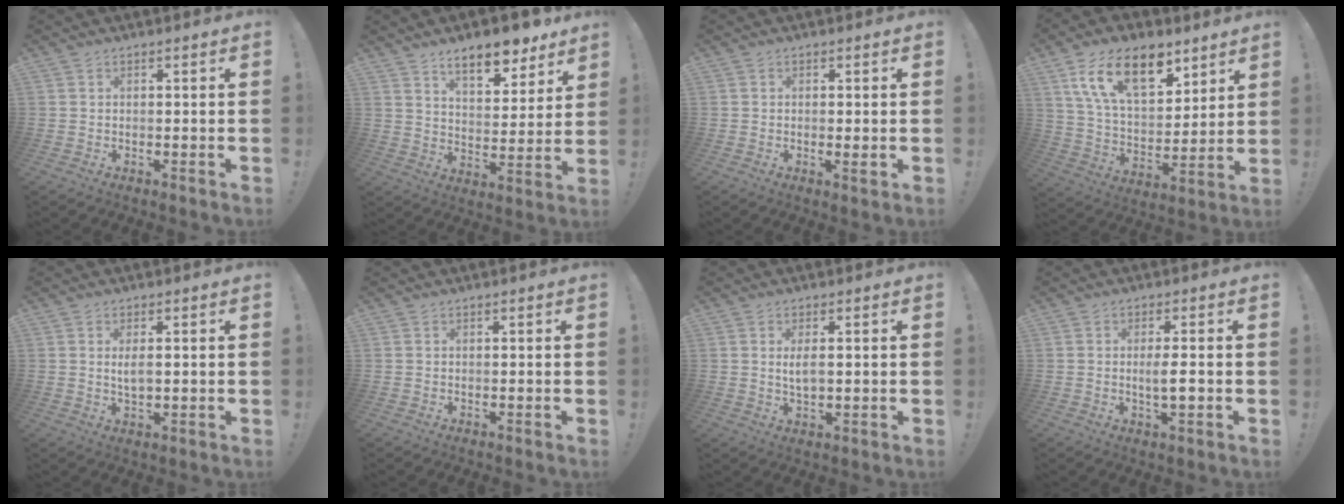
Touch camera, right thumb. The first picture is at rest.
{"total": 12.7, "force": [9.4, 4.9, 6.9], "torque": [-0.091, -0.064, 0.160]}
{"total": 1.8, "force": [0.0, 0.2, 1.8], "torque": [-0.027, -0.003, 0.000]}
{"total": 18.7, "force": [10.5, 9.5, 12.2], "torque": [-0.202, -0.046, 0.189]}
{"total": 2.9, "force": [0.4, 1.1, 2.7], "torque": [-0.044, -0.005, 0.005]}
{"total": 0.0}
{"total": 3.7, "force": [0.6, 1.4, 3.4], "torque": [-0.063, -0.007, 0.006]}
{"total": 3.9, "force": [-0.6, 0.6, 3.8], "torque": [-0.063, -0.001, -0.013]}